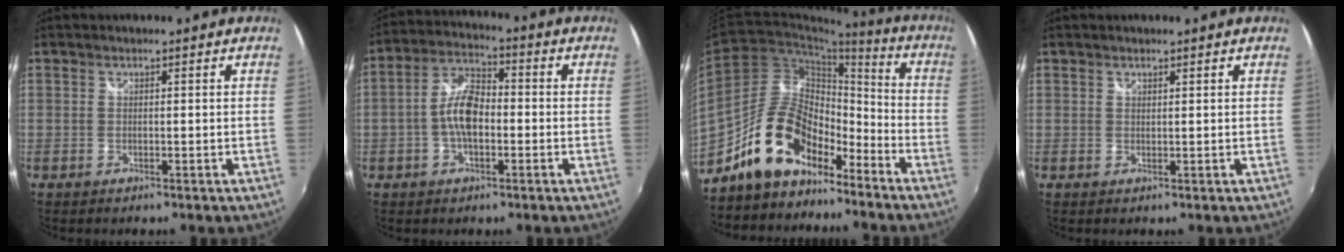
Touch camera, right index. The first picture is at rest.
{"total": 8.0, "force": [-1.8, 4.0, 6.7], "torque": [-0.137, 0.017, -0.034]}
{"total": 15.0, "force": [-11.2, 6.0, 8.0], "torque": [-0.153, 0.027, -0.198]}
{"total": 0.8, "force": [0.5, 0.6, 0.0], "torque": [0.002, 0.001, 0.008]}